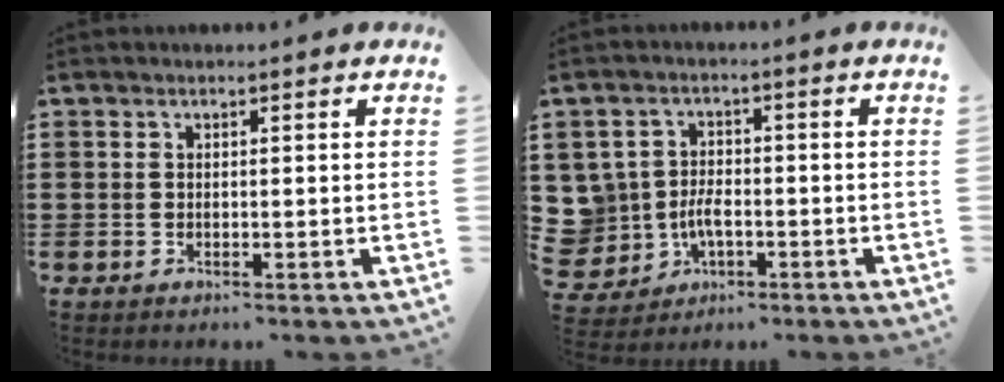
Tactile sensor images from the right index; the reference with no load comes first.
{"total": 5.3, "force": [-1.2, 4.4, 2.6], "torque": [-0.088, 0.003, -0.027]}